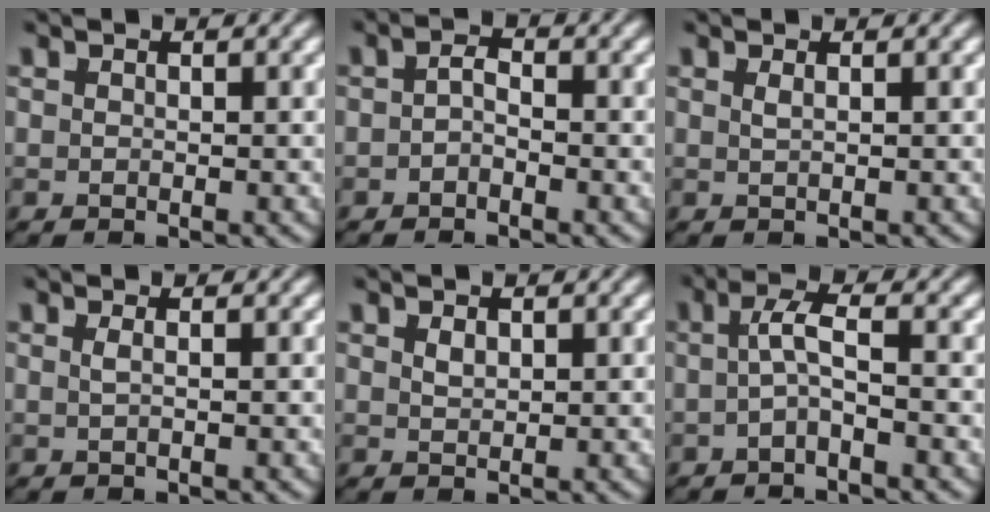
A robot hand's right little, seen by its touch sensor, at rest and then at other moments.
{"total": 1.2, "force": [-0.7, 0.5, 0.9], "torque": [-0.005, -0.007, -0.012]}
{"total": 1.0, "force": [0.1, -0.9, 0.3], "torque": [-0.002, -0.006, 0.008]}
{"total": 1.0, "force": [-0.2, -1.0, 0.4], "torque": [-0.008, -0.006, 0.001]}
{"total": 0.6, "force": [0.4, -0.4, 0.3], "torque": [-0.002, -0.010, 0.018]}
{"total": 2.0, "force": [-0.7, -0.2, 1.8], "torque": [-0.033, -0.002, -0.013]}